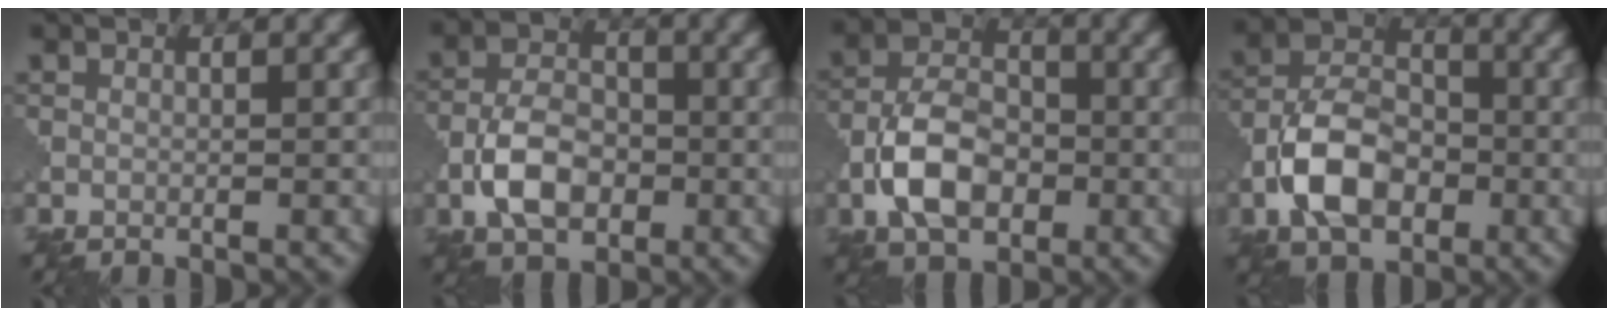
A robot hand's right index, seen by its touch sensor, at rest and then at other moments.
{"total": 5.3, "force": [-1.5, 3.6, 3.6], "torque": [-0.068, 0.004, -0.028]}
{"total": 6.6, "force": [-1.9, 4.4, 4.6], "torque": [-0.090, 0.006, -0.036]}
{"total": 7.5, "force": [-2.3, 5.1, 5.0], "torque": [-0.101, 0.006, -0.046]}